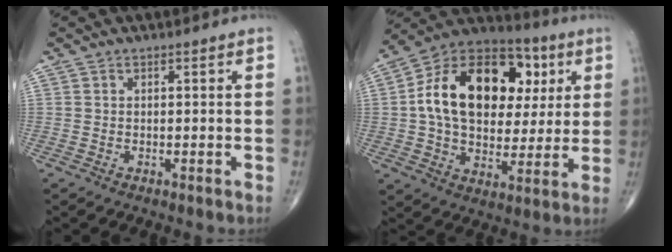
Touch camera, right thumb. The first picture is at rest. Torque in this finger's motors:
{"motor_torque": [2.18, 2.83, 0.84, -0.57, 0.48]}